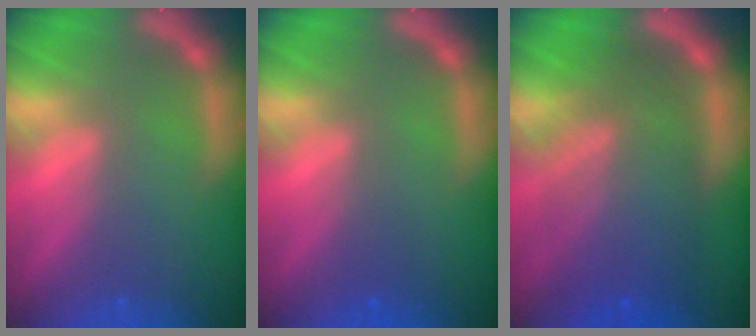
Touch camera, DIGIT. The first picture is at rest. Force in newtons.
{"total": 1.0}
{"total": 9.6}